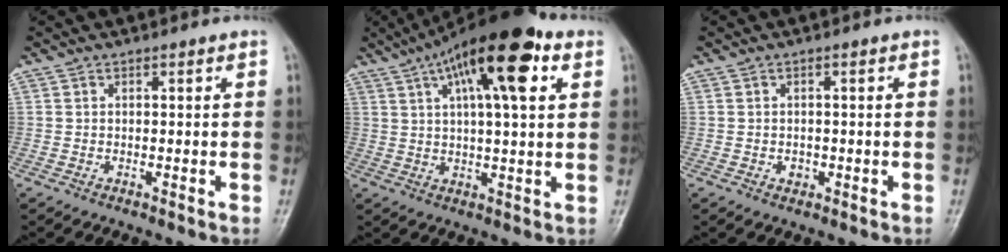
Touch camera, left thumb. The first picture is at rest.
{"total": 17.5, "force": [7.6, 5.3, 14.9], "torque": [-0.224, 0.008, 0.114]}
{"total": 1.4, "force": [-0.4, 1.2, 0.7], "torque": [-0.003, 0.003, -0.005]}